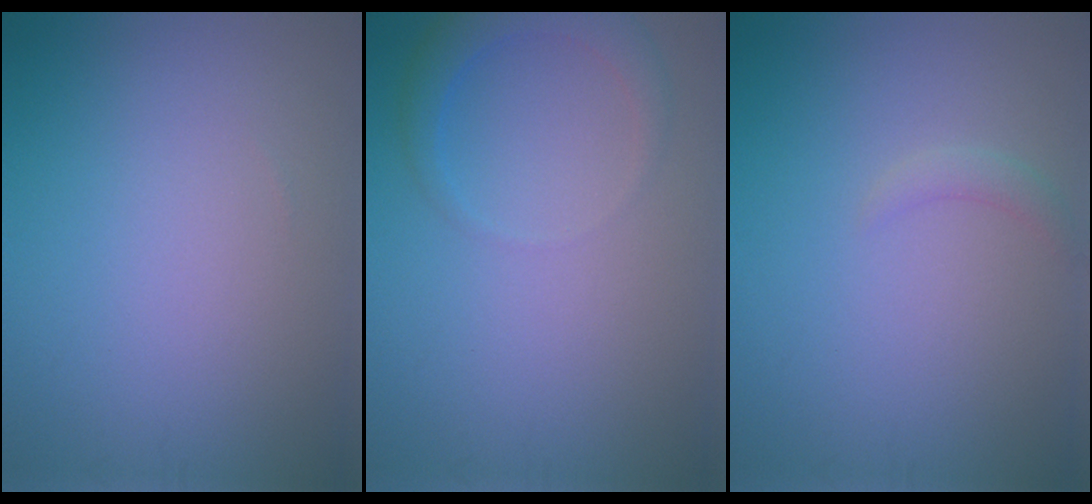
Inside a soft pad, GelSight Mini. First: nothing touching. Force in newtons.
{"total": 2.7, "press": 2.6, "slide": 0.3}
{"total": 1.1, "press": 1.1, "slide": 0.2}